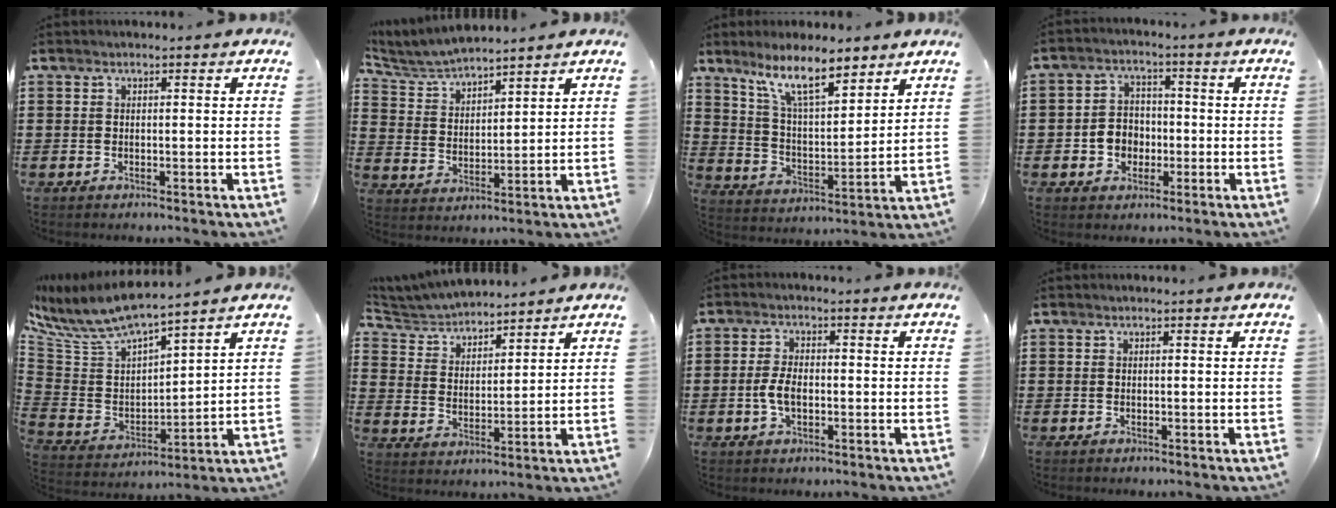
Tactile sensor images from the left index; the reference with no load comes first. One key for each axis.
{"total": 5.0, "fx": 4.8, "fy": 0.5, "fz": 1.1, "tx": -0.043, "ty": -0.021, "tz": 0.085}
{"total": 10.0, "fx": 7.8, "fy": 2.1, "fz": 5.9, "tx": -0.127, "ty": -0.028, "tz": 0.141}
{"total": 4.4, "fx": -1.2, "fy": 3.9, "fz": 1.6, "tx": -0.035, "ty": 0.007, "tz": -0.028}
{"total": 7.6, "fx": 7.1, "fy": 1.4, "fz": 2.4, "tx": -0.082, "ty": -0.048, "tz": 0.123}
{"total": 4.8, "fx": 4.7, "fy": 0.8, "fz": 0.4, "tx": -0.034, "ty": -0.021, "tz": 0.081}
{"total": 3.8, "fx": -0.6, "fy": 1.8, "fz": 3.3, "tx": -0.083, "ty": -0.003, "tz": -0.017}
{"total": 0.0}